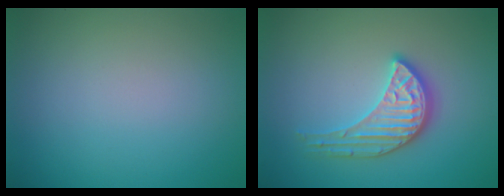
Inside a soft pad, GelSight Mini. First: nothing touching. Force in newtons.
{"total": 3.7, "press": 3.4, "slide": 1.5}